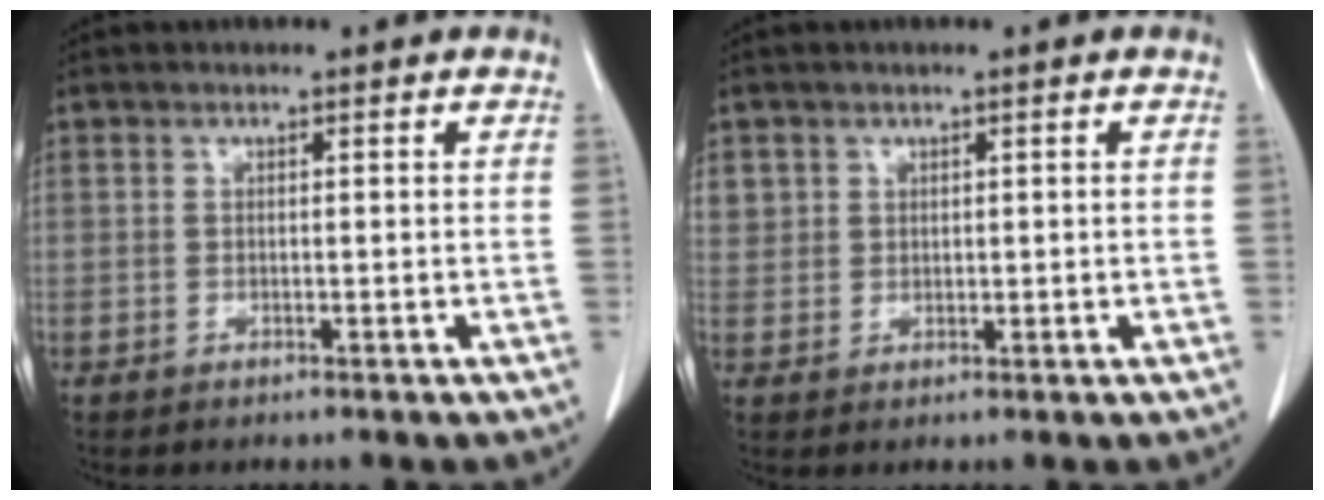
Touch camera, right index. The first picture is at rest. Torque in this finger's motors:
{"motor_torque": [-0.14, 0.23, -0.02, 0.01]}